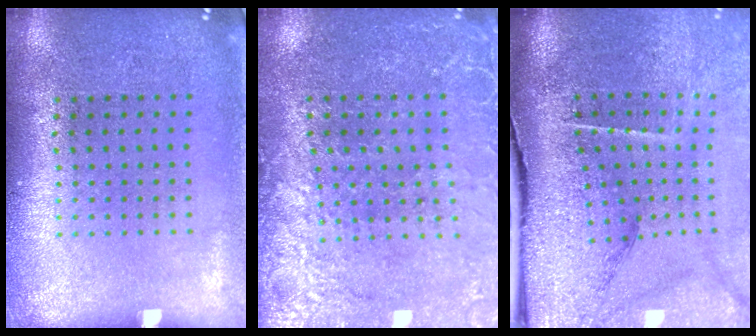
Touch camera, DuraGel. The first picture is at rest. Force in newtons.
{"total": 2.7, "press": 2.7, "slide": 0.3}
{"total": 4.9, "press": 3.8, "slide": 3.1}